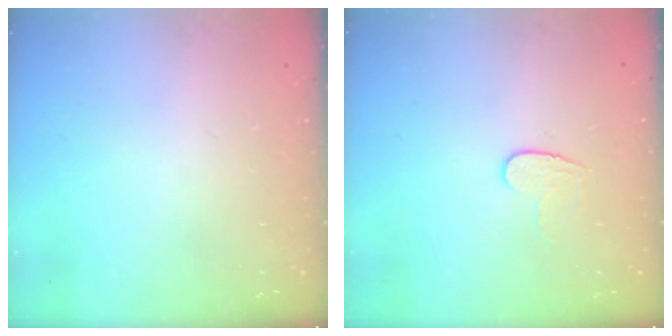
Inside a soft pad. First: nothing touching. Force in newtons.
{"total": 6.6, "press": 6.6, "slide": 0.6}